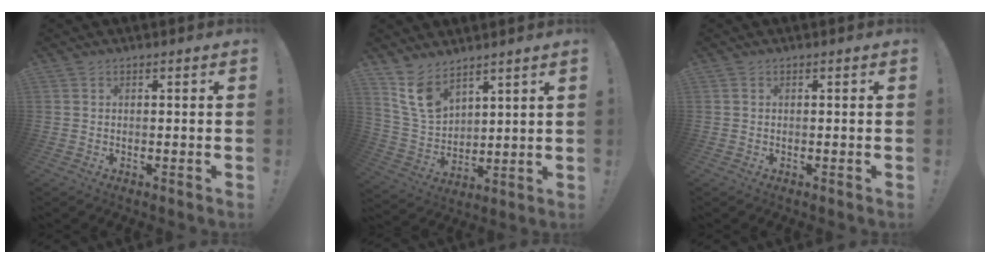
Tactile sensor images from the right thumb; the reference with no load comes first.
{"total": 11.4, "force": [8.1, 6.6, 4.6], "torque": [-0.103, -0.044, 0.165]}
{"total": 0.0}